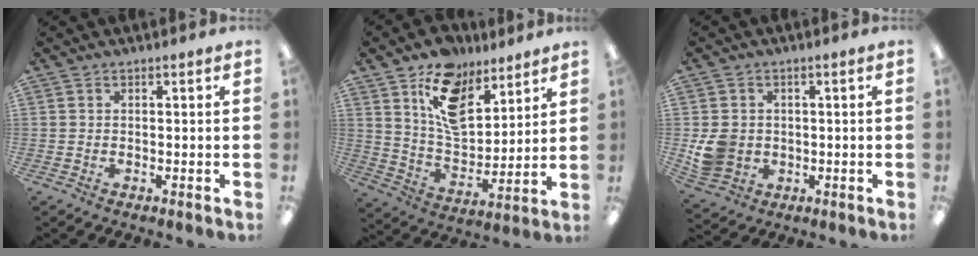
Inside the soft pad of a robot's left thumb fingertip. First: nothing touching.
{"total": 14.4, "force": [9.4, 8.1, 7.3], "torque": [-0.122, -0.046, 0.176]}
{"total": 6.8, "force": [0.0, 6.2, 2.7], "torque": [-0.052, 0.013, 0.005]}